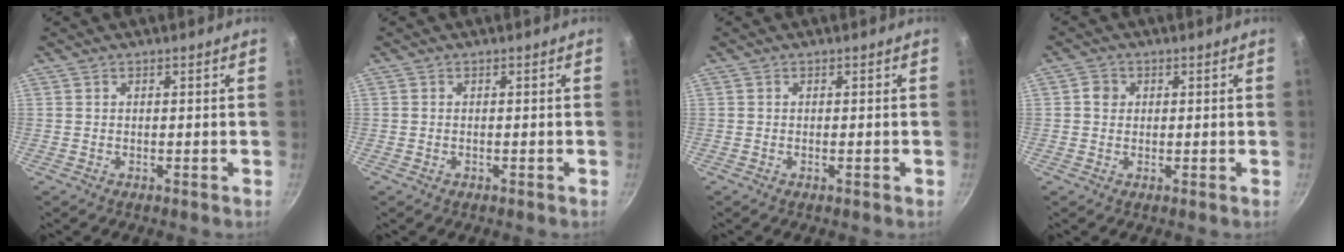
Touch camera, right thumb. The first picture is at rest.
{"total": 0.0}
{"total": 0.8, "force": [-0.3, 0.2, 0.7], "torque": [-0.011, 0.002, -0.004]}
{"total": 2.5, "force": [0.4, 2.3, 0.9], "torque": [-0.001, 0.004, 0.004]}